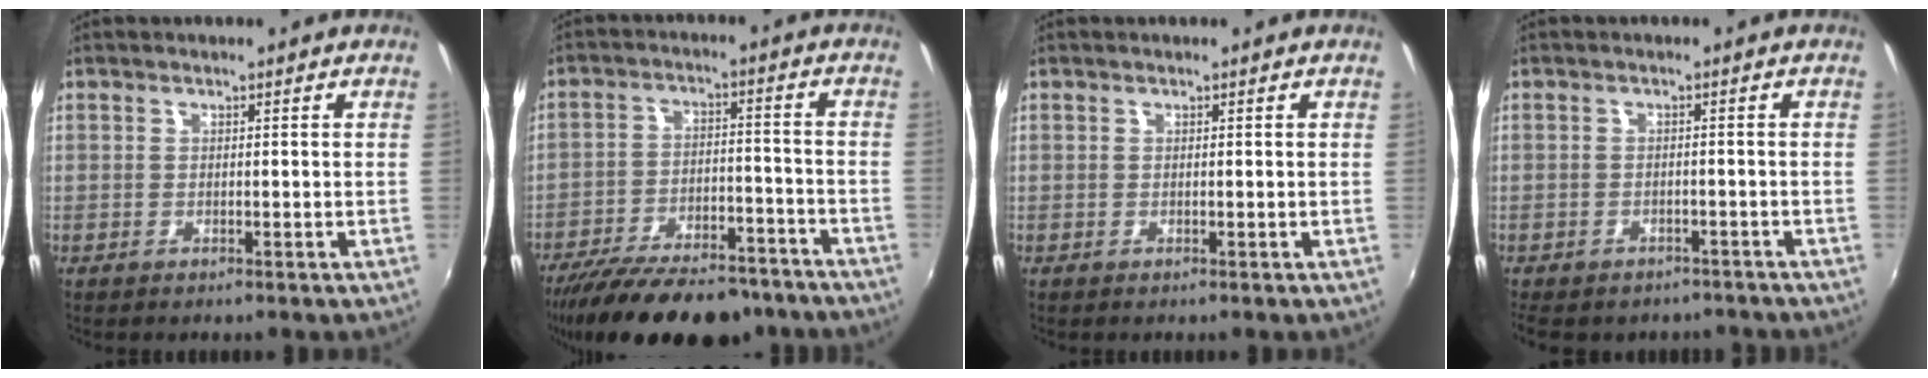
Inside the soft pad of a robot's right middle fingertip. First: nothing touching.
{"total": 22.3, "force": [-18.4, 7.2, 10.4], "torque": [-0.201, -0.020, -0.261]}
{"total": 0.0}
{"total": 8.6, "force": [-6.9, 3.9, 3.2], "torque": [-0.076, -0.018, -0.089]}